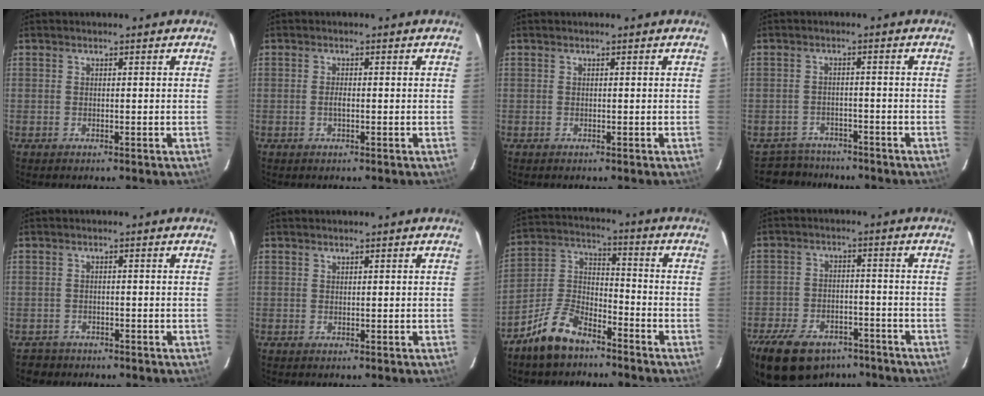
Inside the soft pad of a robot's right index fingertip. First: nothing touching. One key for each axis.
{"total": 1.1, "fx": -0.3, "fy": 0.4, "fz": 1.0, "tx": -0.021, "ty": -0.001, "tz": -0.006}
{"total": 0.0}
{"total": 5.9, "fx": -5.1, "fy": 3.0, "fz": -0.1, "tx": -0.014, "ty": 0.011, "tz": -0.082}
{"total": 2.6, "fx": -1.9, "fy": 1.8, "fz": -0.1, "tx": -0.004, "ty": 0.005, "tz": -0.027}
{"total": 0.0}
{"total": 10.6, "fx": -7.4, "fy": 4.9, "fz": 5.8, "tx": -0.131, "ty": 0.024, "tz": -0.143}
{"total": 19.7, "fx": -13.9, "fy": 10.5, "fz": 9.4, "tx": -0.219, "ty": -0.011, "tz": -0.209}